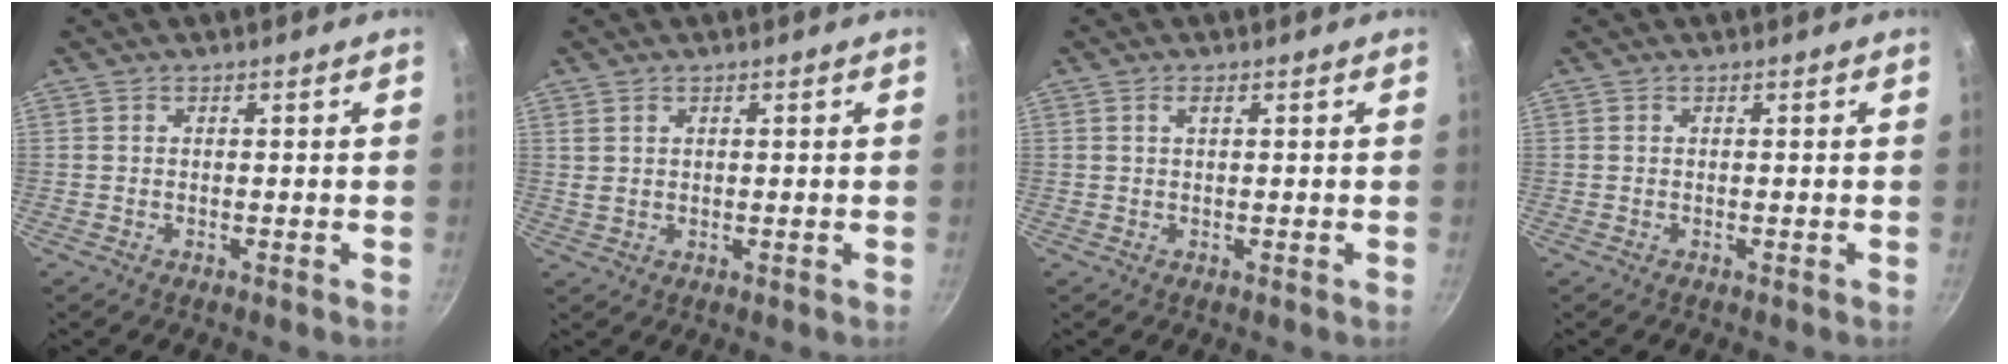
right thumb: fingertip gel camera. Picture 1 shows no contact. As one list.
[{"total": 1.3, "force": [0.9, 0.8, 0.4], "torque": [-0.007, -0.004, 0.019]}, {"total": 1.1, "force": [0.3, 0.4, 1.0], "torque": [-0.016, 0.001, 0.004]}, {"total": 0.0}]